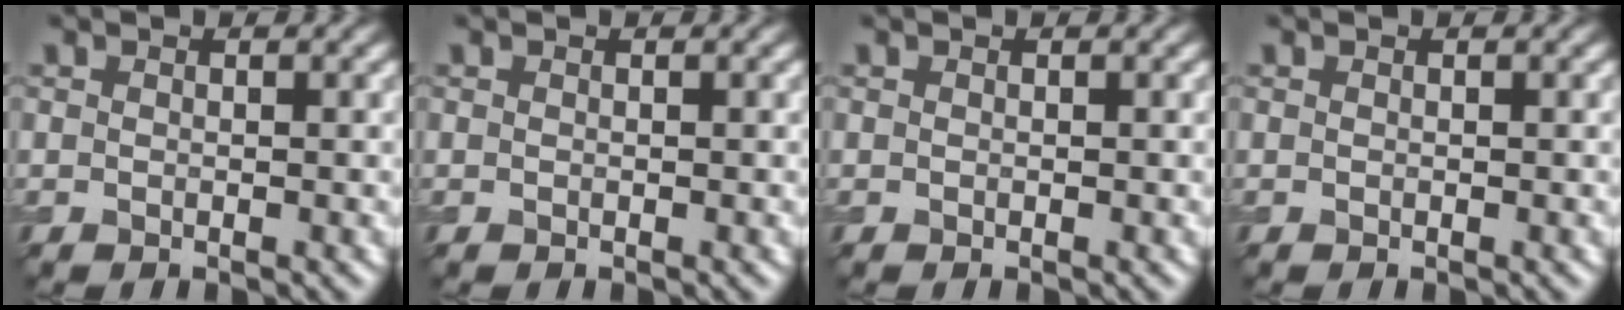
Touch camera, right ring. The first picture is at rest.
{"total": 0.0}
{"total": 0.0}
{"total": 0.0}